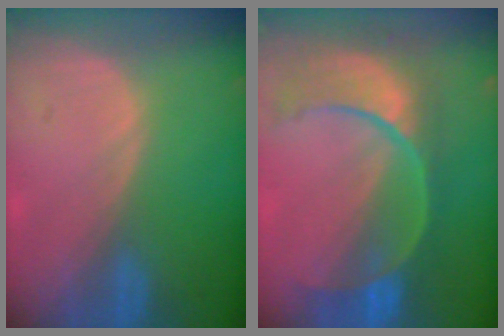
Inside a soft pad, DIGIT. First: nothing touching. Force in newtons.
{"total": 11.1, "press": 9.4, "slide": 6.0}